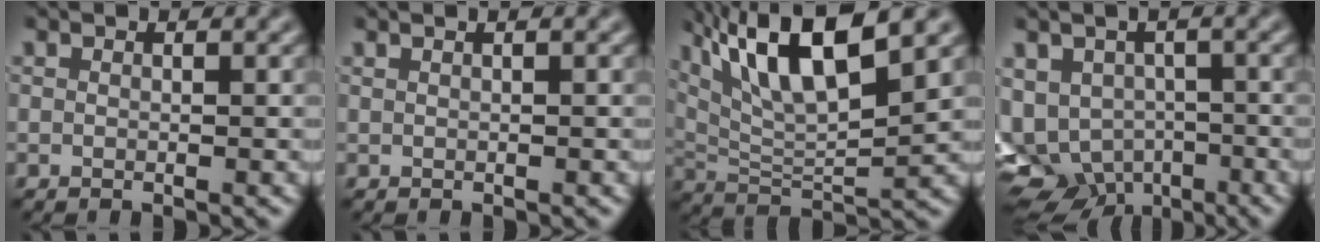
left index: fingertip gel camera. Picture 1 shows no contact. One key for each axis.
{"total": 1.3, "fx": 0.7, "fy": 0.6, "fz": 0.9, "tx": -0.005, "ty": -0.004, "tz": 0.000}
{"total": 10.4, "fx": 5.3, "fy": 2.8, "fz": 8.4, "tx": -0.146, "ty": 0.008, "tz": 0.098}
{"total": 8.9, "fx": -3.9, "fy": 6.4, "fz": 4.8, "tx": -0.071, "ty": -0.017, "tz": -0.047}